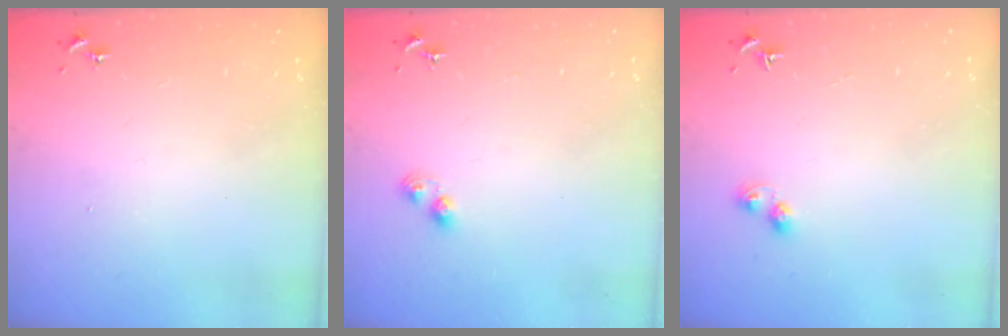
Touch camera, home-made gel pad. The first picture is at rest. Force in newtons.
{"total": 3.3, "press": 3.3, "slide": 0.2}
{"total": 4.5, "press": 4.5, "slide": 0.4}